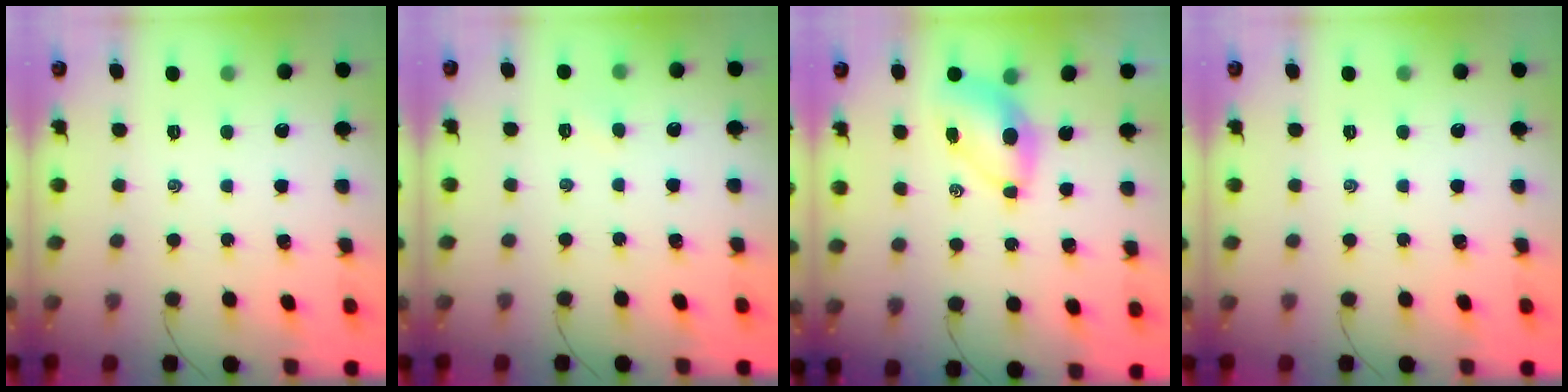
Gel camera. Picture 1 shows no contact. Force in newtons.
{"total": 2.5, "press": 2.3, "slide": 0.8}
{"total": 6.7, "press": 6.6, "slide": 1.1}
{"total": 0.0}